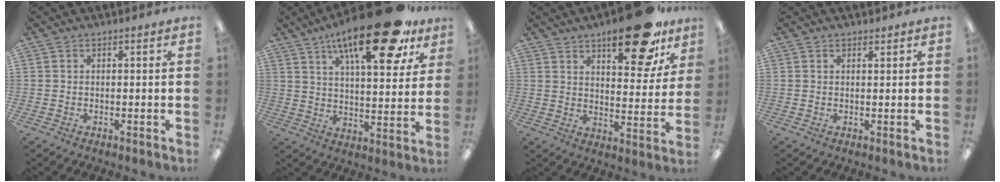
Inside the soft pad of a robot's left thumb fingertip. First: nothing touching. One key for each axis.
{"total": 23.0, "fx": 14.5, "fy": 7.5, "fz": 16.2, "tx": -0.249, "ty": -0.073, "tz": 0.229}
{"total": 18.6, "fx": 12.4, "fy": 7.3, "fz": 11.8, "tx": -0.145, "ty": -0.073, "tz": 0.197}
{"total": 0.9, "fx": 0.8, "fy": 0.3, "fz": 0.3, "tx": 0.000, "ty": -0.003, "tz": 0.013}